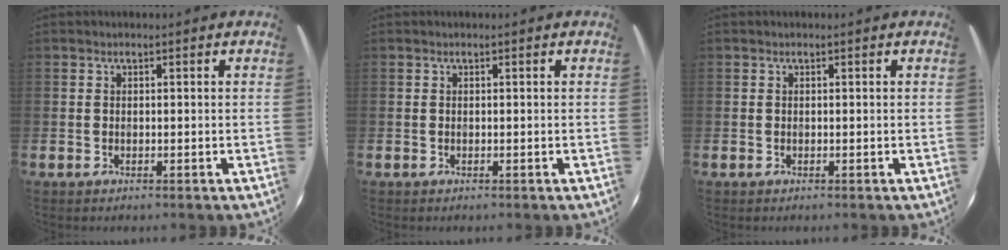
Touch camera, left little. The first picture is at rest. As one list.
[{"total": 0.0}, {"total": 0.0}]